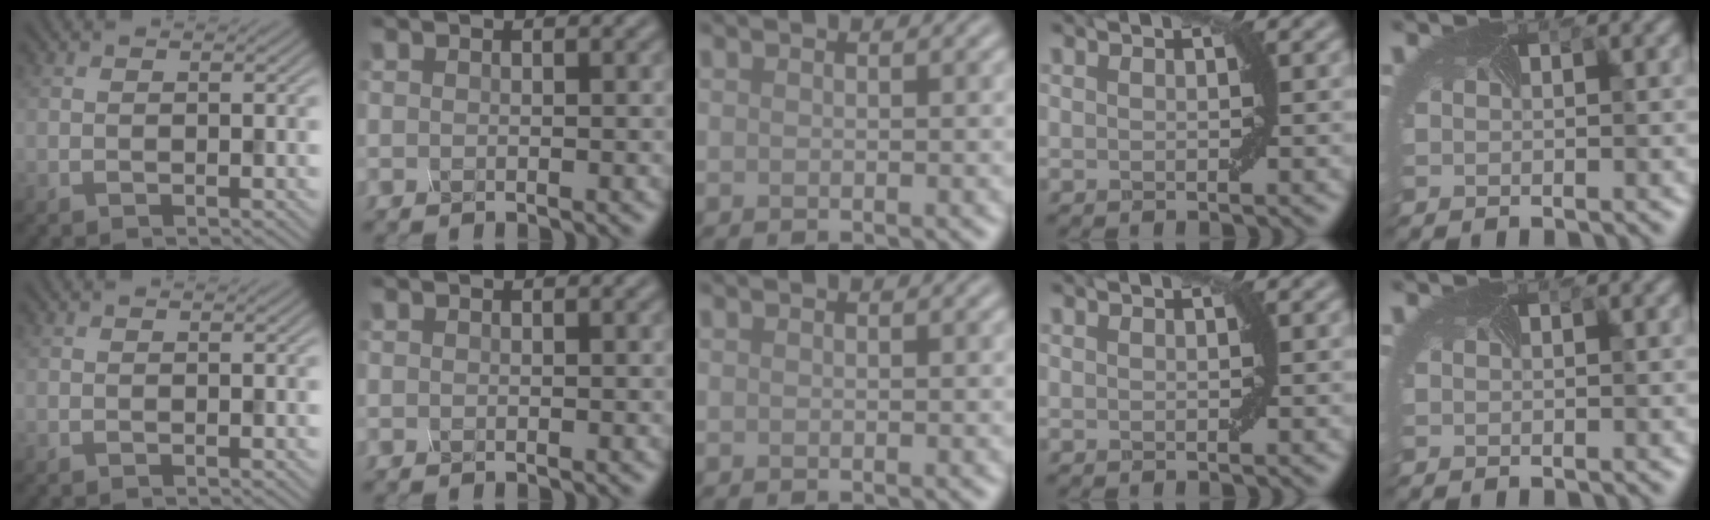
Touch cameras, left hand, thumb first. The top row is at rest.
{}